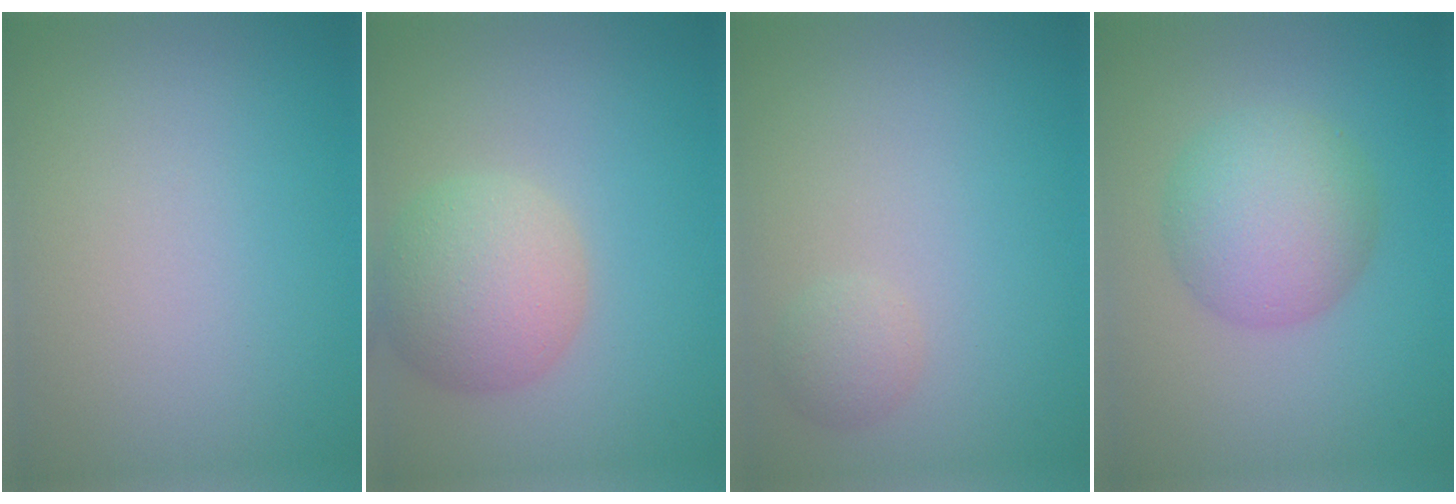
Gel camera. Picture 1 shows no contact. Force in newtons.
{"total": 5.5, "press": 5.5, "slide": 0.3}
{"total": 1.5, "press": 1.5, "slide": 0.1}
{"total": 5.7, "press": 5.7, "slide": 0.2}